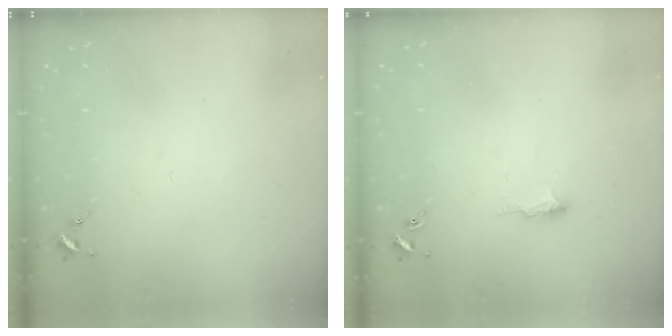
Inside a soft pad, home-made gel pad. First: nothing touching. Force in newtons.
{"total": 7.4, "press": 7.3, "slide": 0.7}